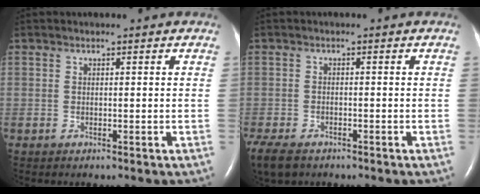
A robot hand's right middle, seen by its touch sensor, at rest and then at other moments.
{"total": 8.6, "force": [-5.9, 4.4, 4.3], "torque": [-0.105, -0.014, -0.092]}